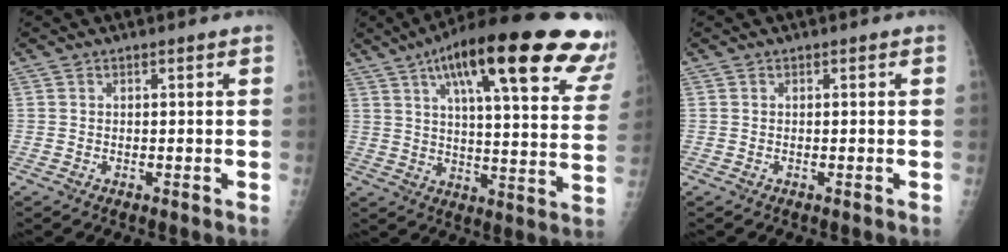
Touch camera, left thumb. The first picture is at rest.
{"total": 30.1, "force": [17.5, 7.2, 23.4], "torque": [-0.295, -0.020, 0.240]}
{"total": 0.0}